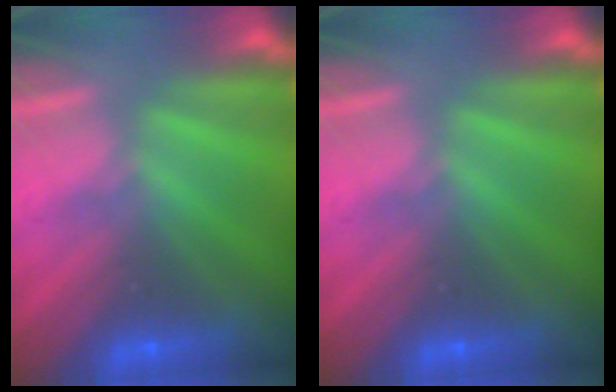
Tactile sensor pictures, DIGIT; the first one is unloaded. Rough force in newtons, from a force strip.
{"total": 0.0}